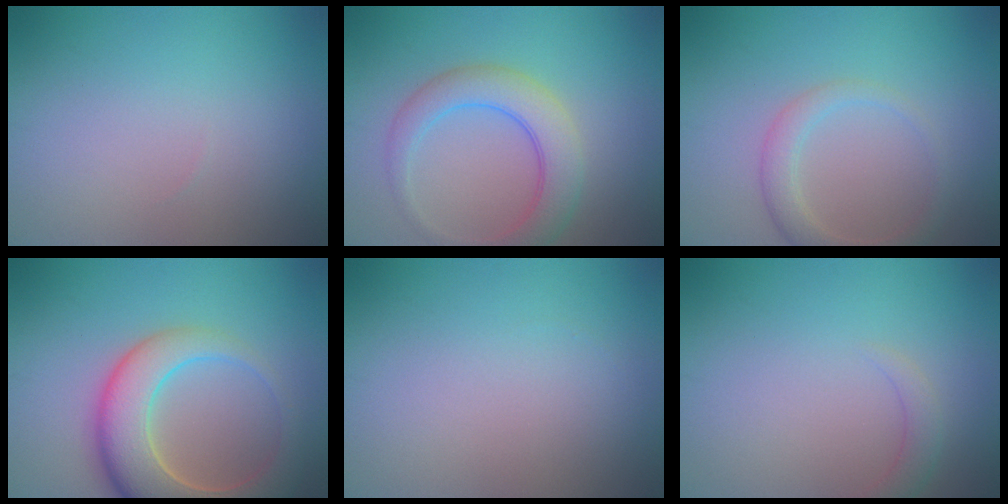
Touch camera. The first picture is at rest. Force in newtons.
{"total": 4.6, "press": 4.6, "slide": 0.2}
{"total": 2.5, "press": 2.5, "slide": 0.2}
{"total": 8.8, "press": 8.8, "slide": 0.7}
{"total": 0.0}
{"total": 1.4, "press": 1.4, "slide": 0.2}